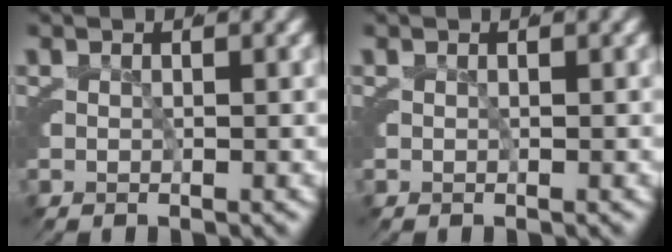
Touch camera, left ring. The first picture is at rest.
{"total": 0.0}